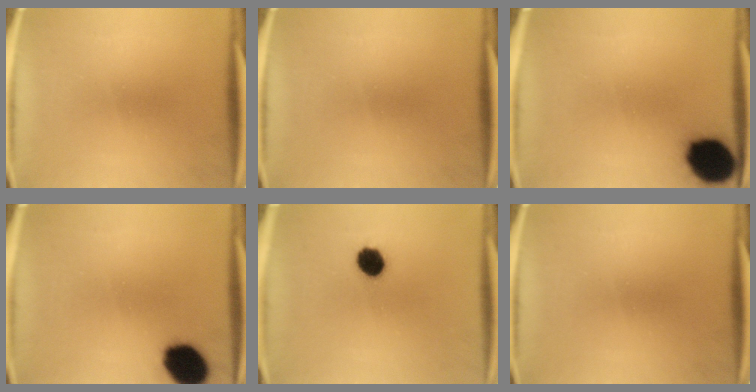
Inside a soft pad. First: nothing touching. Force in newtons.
{"total": 0.0}
{"total": 14.7}
{"total": 12.0}
{"total": 6.3}
{"total": 0.0}